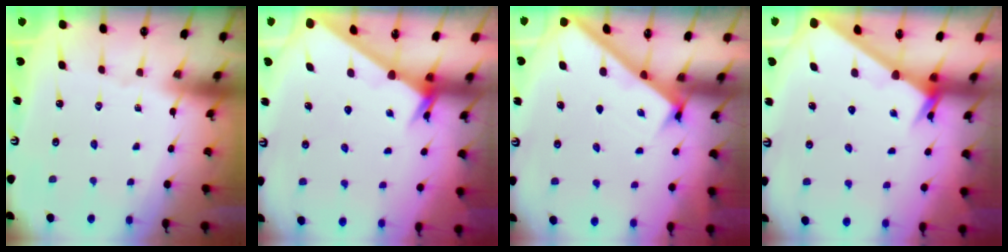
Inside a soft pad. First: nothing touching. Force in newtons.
{"total": 2.6, "press": 2.6, "slide": 0.1}
{"total": 2.6, "press": 2.5, "slide": 0.3}
{"total": 2.6, "press": 2.6, "slide": 0.2}